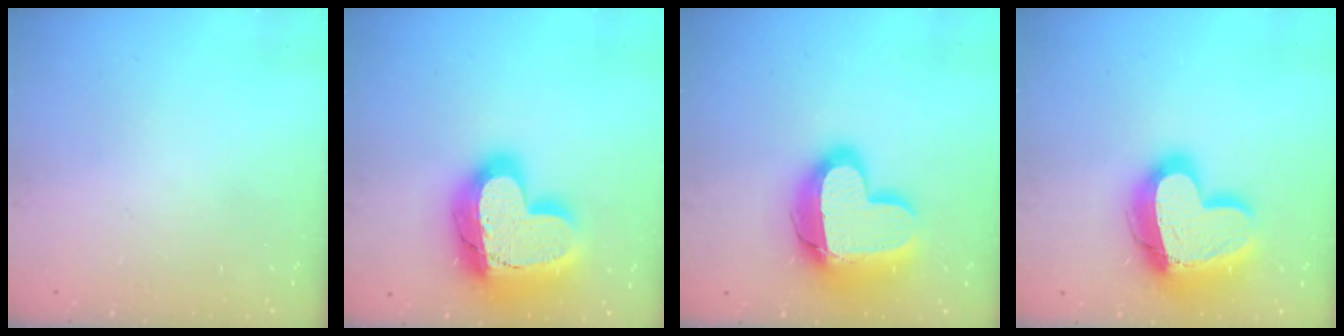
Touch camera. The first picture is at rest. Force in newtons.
{"total": 25.8, "press": 25.7, "slide": 1.9}
{"total": 18.9, "press": 18.9, "slide": 1.2}
{"total": 21.0, "press": 20.9, "slide": 1.9}